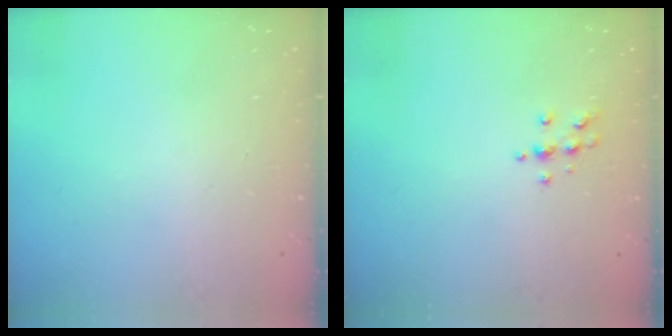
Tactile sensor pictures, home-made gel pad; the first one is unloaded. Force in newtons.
{"total": 6.2, "press": 6.1, "slide": 1.3}